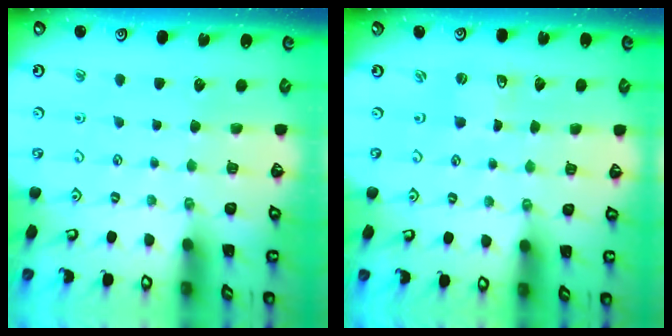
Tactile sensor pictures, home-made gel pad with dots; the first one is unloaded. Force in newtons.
{"total": 0.7, "press": 0.7, "slide": 0.0}